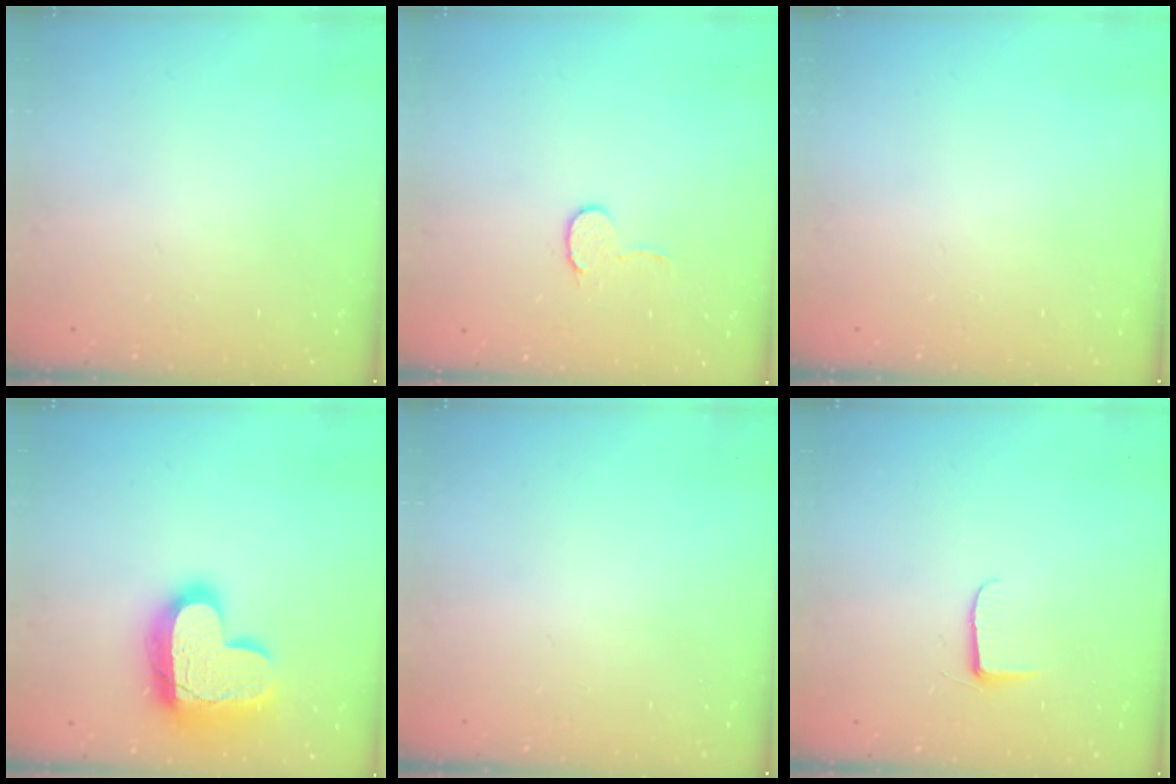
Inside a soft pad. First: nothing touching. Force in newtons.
{"total": 5.9, "press": 5.9, "slide": 0.5}
{"total": 0.0}
{"total": 19.3, "press": 19.2, "slide": 1.6}
{"total": 0.6, "press": 0.6, "slide": 0.2}
{"total": 5.1, "press": 5.1, "slide": 0.5}